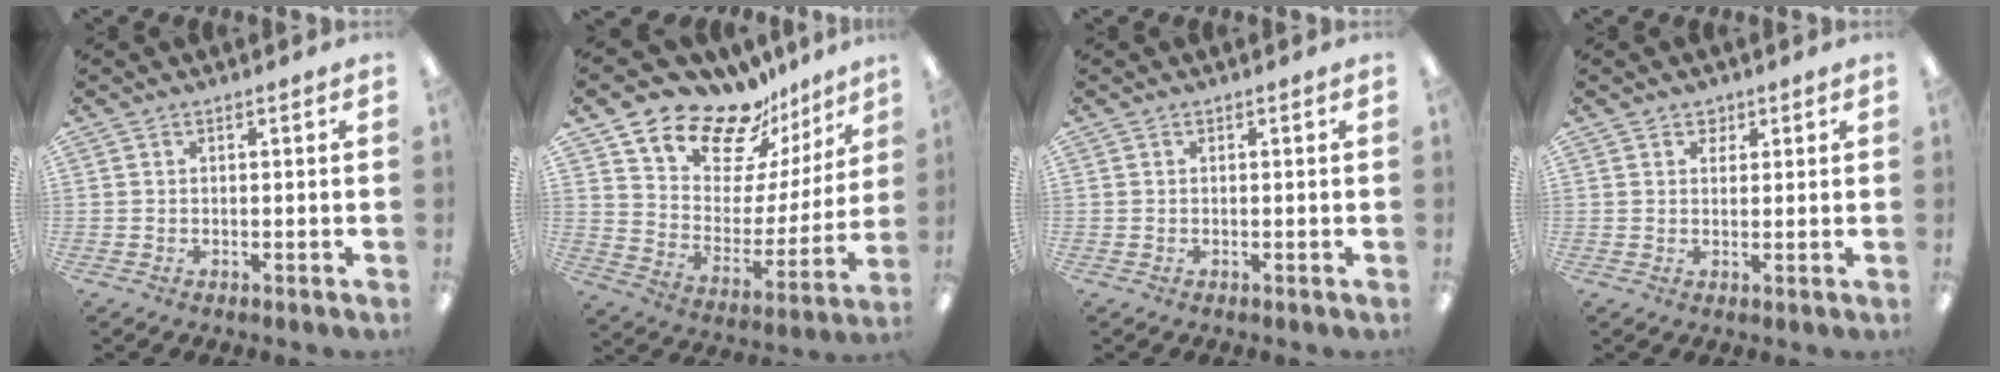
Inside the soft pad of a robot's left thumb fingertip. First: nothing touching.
{"total": 15.7, "force": [14.0, 6.4, 2.9], "torque": [-0.076, -0.129, 0.253]}
{"total": 0.0}
{"total": 2.3, "force": [1.6, 1.5, 0.4], "torque": [0.006, -0.005, 0.027]}